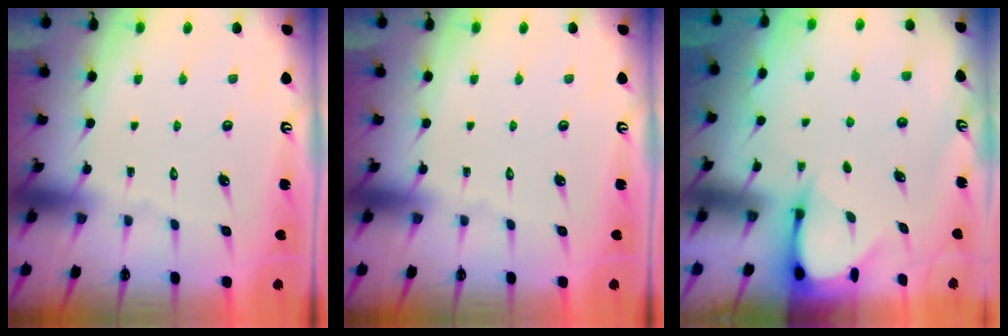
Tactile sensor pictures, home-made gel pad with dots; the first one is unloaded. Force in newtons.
{"total": 0.0}
{"total": 3.9, "press": 3.8, "slide": 0.4}